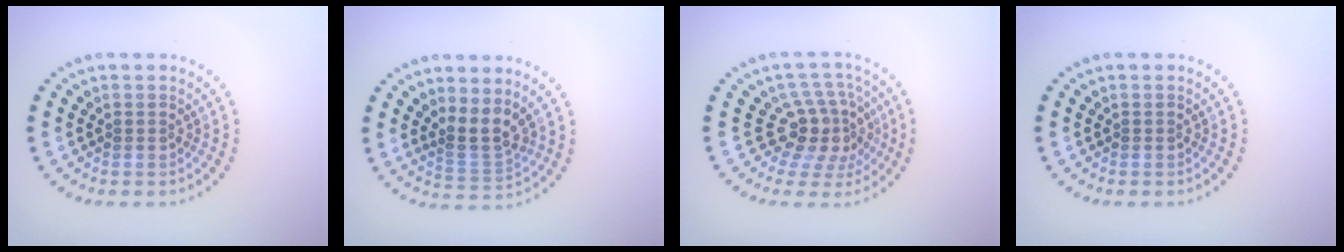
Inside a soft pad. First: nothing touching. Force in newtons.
{"total": 2.7, "press": 2.0, "slide": 1.9}
{"total": 4.3, "press": 3.2, "slide": 2.9}
{"total": 0.0}